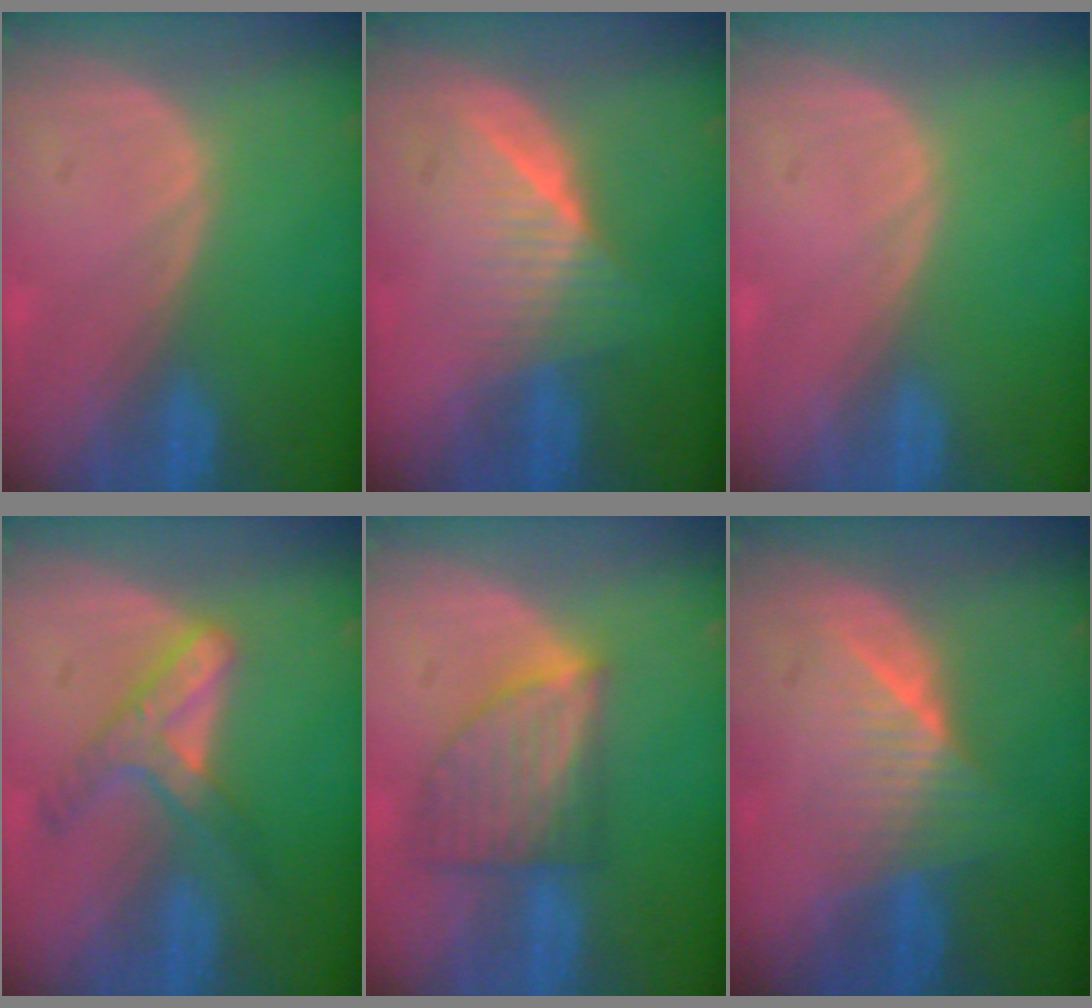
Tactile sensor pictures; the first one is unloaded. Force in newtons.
{"total": 6.5, "press": 6.1, "slide": 2.2}
{"total": 0.0}
{"total": 6.0, "press": 5.6, "slide": 2.4}
{"total": 7.1, "press": 6.6, "slide": 2.5}
{"total": 6.2, "press": 5.8, "slide": 2.1}